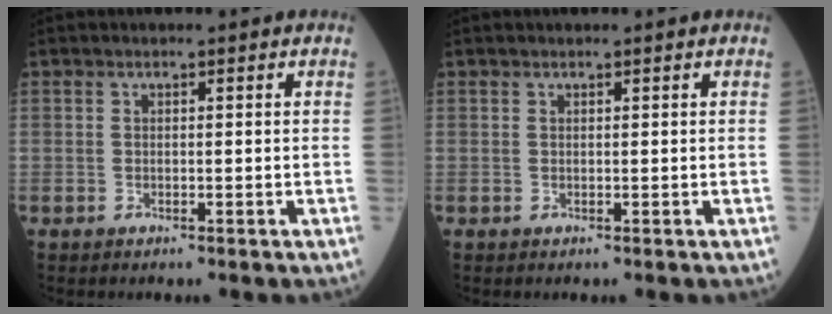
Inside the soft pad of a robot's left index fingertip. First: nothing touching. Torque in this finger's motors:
{"motor_torque": [-0.07, 0.09, 0.04, 0.01]}